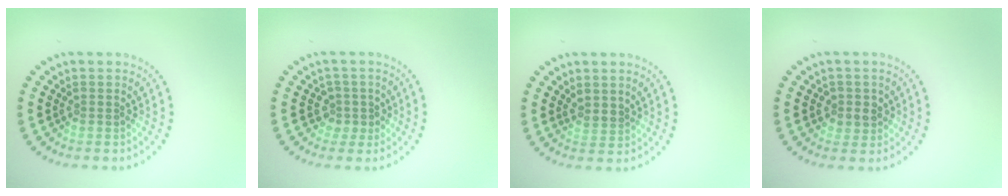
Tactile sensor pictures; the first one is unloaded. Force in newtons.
{"total": 1.8, "press": 1.4, "slide": 1.1}
{"total": 1.0, "press": 0.7, "slide": 0.6}
{"total": 1.9, "press": 1.8, "slide": 0.7}